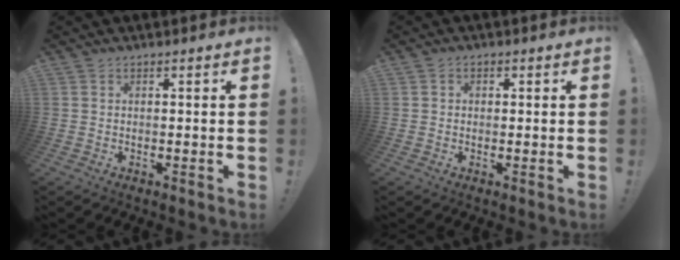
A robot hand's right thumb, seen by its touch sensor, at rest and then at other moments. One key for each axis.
{"total": 1.2, "fx": -0.2, "fy": 1.1, "fz": 0.5, "tx": -0.004, "ty": 0.003, "tz": -0.004}